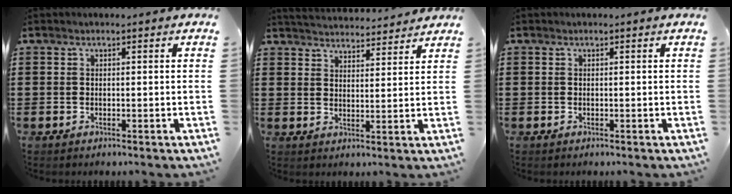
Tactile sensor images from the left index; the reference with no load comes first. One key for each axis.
{"total": 3.7, "fx": 3.7, "fy": 0.1, "fz": 0.1, "tx": -0.016, "ty": -0.021, "tz": 0.066}
{"total": 0.0}